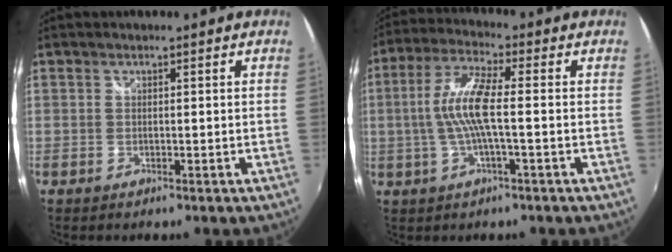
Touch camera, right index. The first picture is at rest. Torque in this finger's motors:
{"motor_torque": [1.14, -0.34, 0.75, 0.19]}